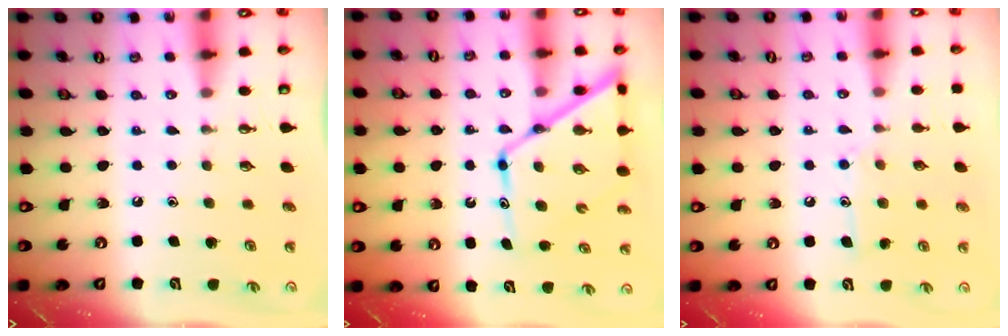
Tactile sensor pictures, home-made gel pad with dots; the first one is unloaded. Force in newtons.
{"total": 15.6, "press": 15.5, "slide": 1.2}
{"total": 8.8, "press": 8.7, "slide": 0.7}